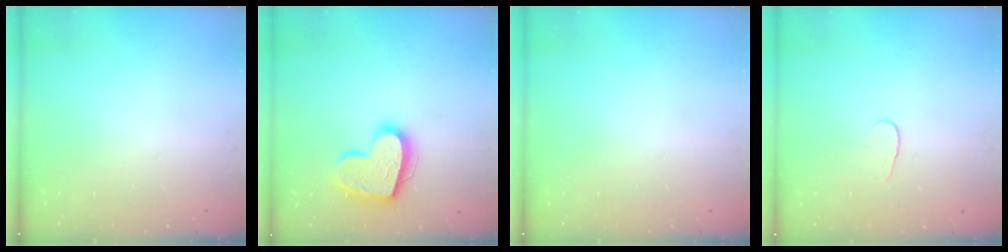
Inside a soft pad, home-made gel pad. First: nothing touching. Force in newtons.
{"total": 16.9, "press": 16.9, "slide": 1.3}
{"total": 0.0}
{"total": 3.3, "press": 3.3, "slide": 0.3}